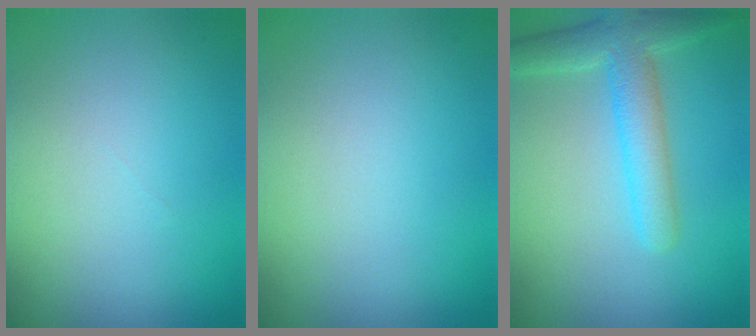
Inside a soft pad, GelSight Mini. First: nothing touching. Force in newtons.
{"total": 0.0}
{"total": 4.7, "press": 4.7, "slide": 0.3}